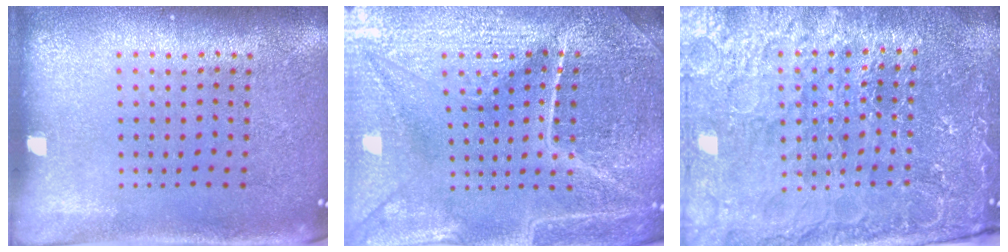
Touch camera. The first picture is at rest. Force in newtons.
{"total": 5.1, "press": 4.8, "slide": 1.7}
{"total": 4.9, "press": 4.5, "slide": 1.8}